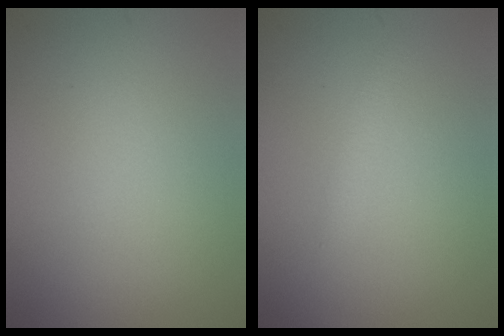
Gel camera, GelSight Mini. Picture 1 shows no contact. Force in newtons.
{"total": 0.9, "press": 0.9, "slide": 0.1}